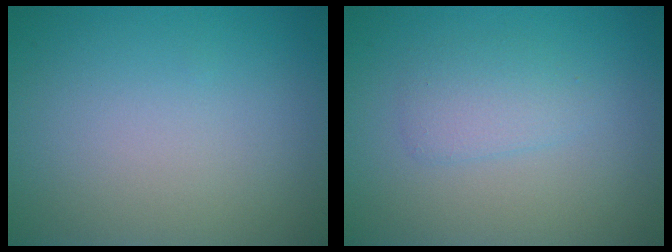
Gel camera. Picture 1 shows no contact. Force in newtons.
{"total": 1.9, "press": 1.9, "slide": 0.0}